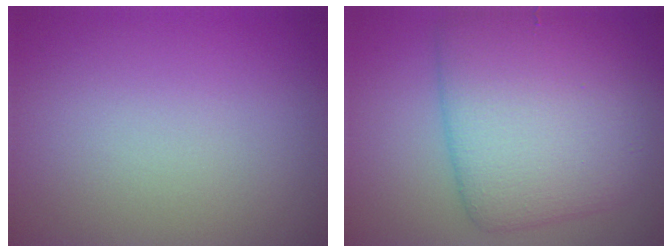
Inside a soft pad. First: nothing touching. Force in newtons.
{"total": 8.7, "press": 8.7, "slide": 0.2}